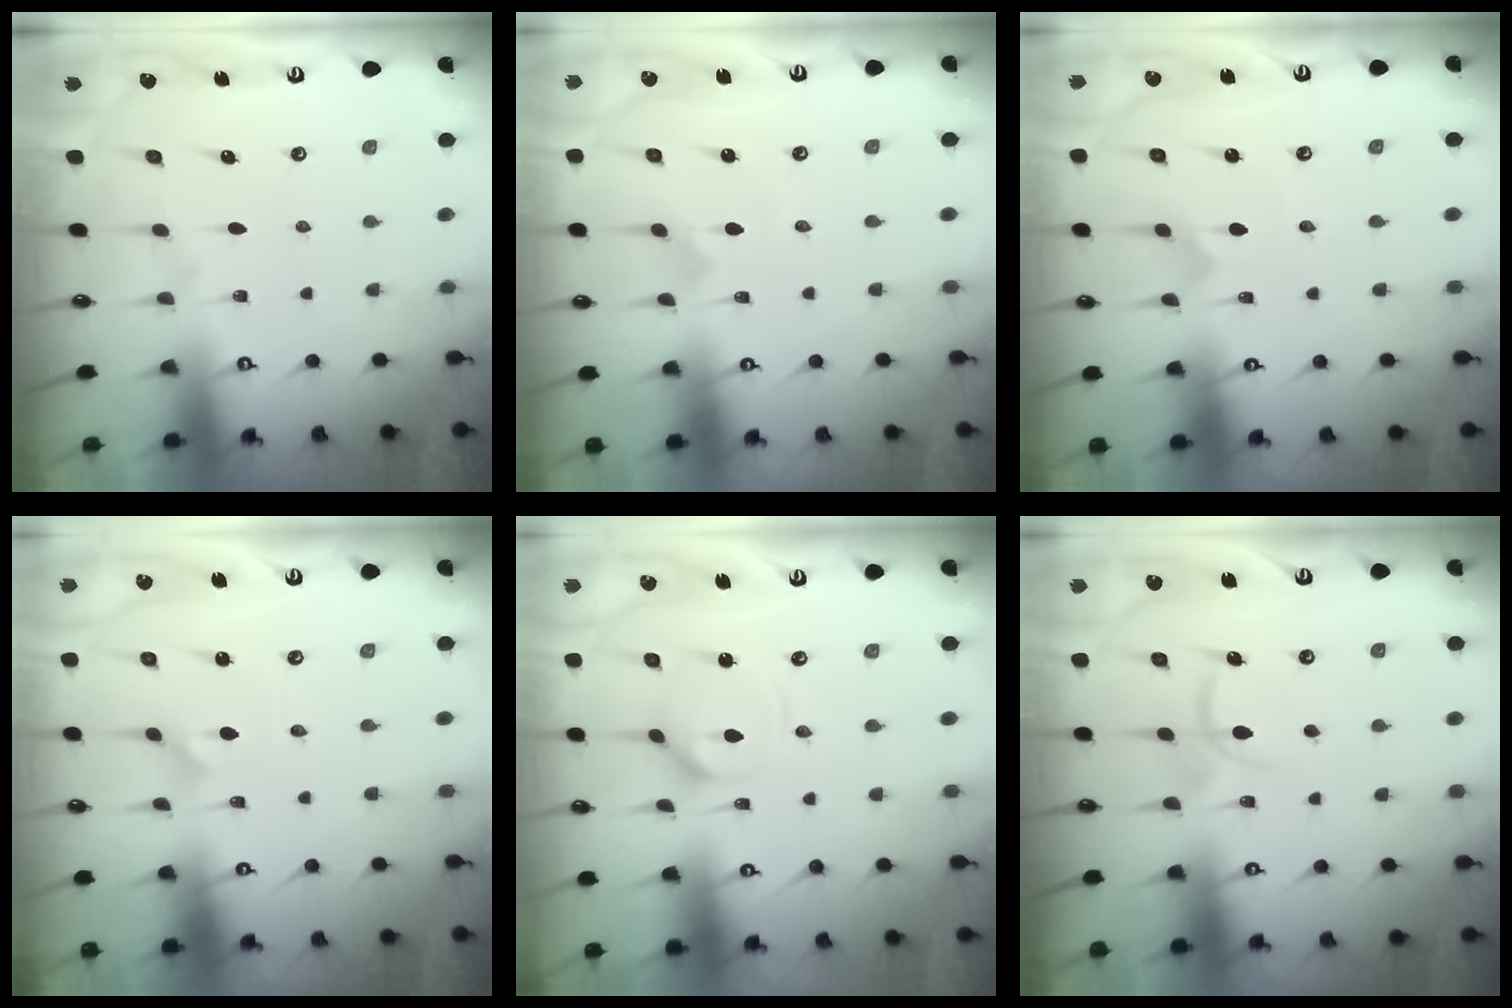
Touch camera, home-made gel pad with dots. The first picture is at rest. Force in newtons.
{"total": 0.0}
{"total": 1.0, "press": 1.0, "slide": 0.0}
{"total": 0.7, "press": 0.7, "slide": 0.0}
{"total": 5.4, "press": 5.4, "slide": 0.4}
{"total": 5.7, "press": 5.7, "slide": 0.8}